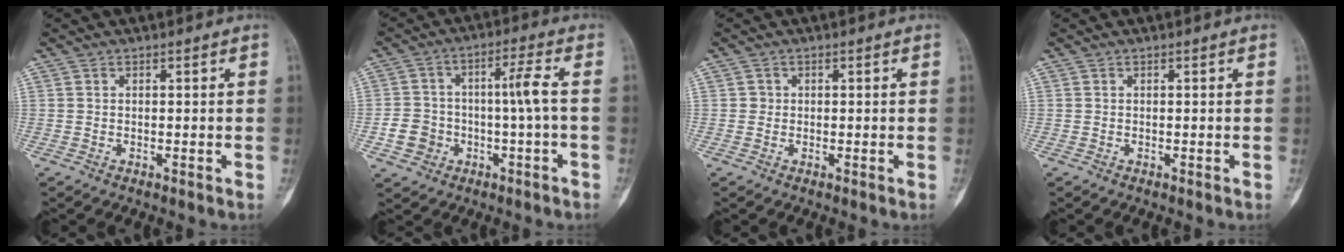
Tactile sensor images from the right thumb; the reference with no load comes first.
{"total": 8.5, "force": [-2.0, 4.4, 7.0], "torque": [-0.122, 0.040, -0.028]}
{"total": 0.7, "force": [0.0, 0.7, 0.0], "torque": [0.005, 0.004, 0.000]}
{"total": 0.0}